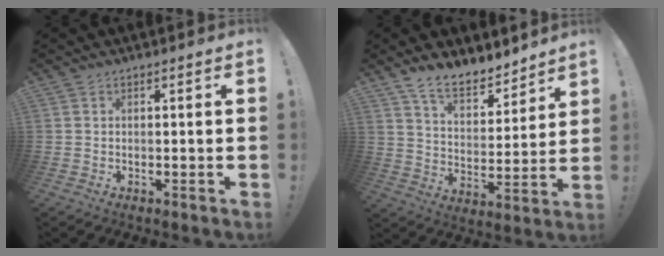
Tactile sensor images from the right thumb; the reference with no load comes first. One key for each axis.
{"total": 11.0, "fx": 9.4, "fy": 4.2, "fz": 4.1, "tx": -0.078, "ty": -0.065, "tz": 0.177}